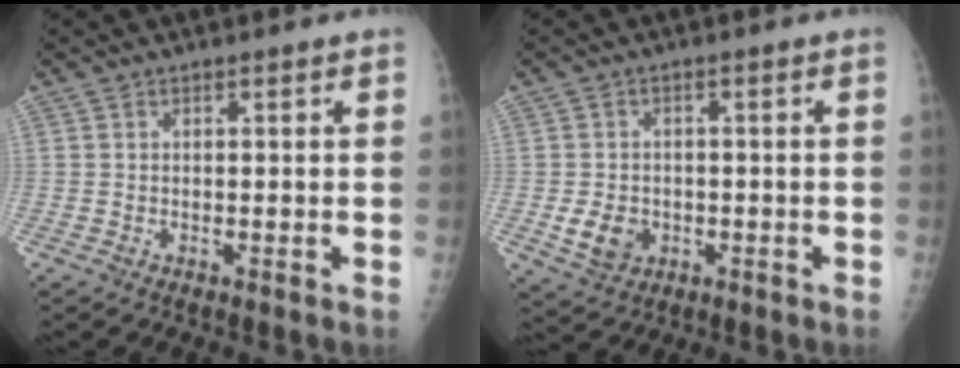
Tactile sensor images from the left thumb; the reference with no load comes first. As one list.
[{"total": 5.6, "force": [-1.4, 4.6, 3.0], "torque": [-0.040, 0.003, -0.015]}]